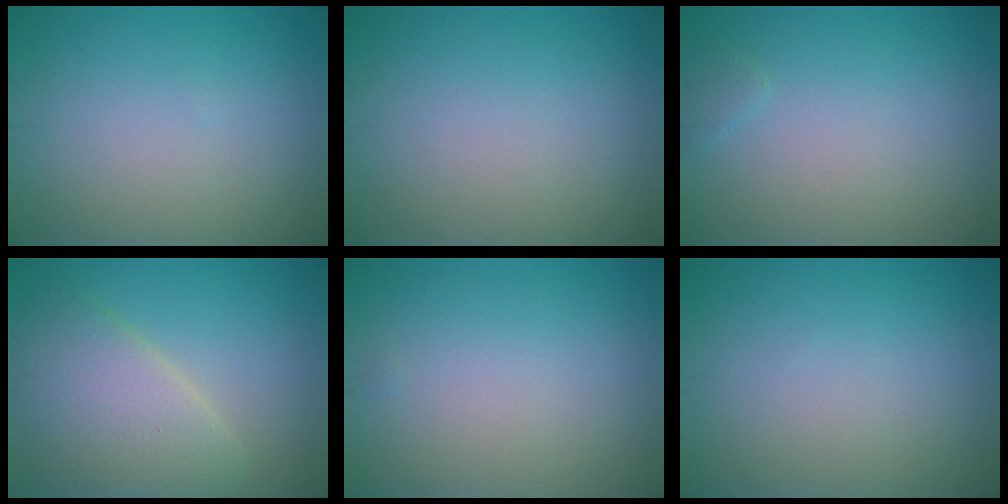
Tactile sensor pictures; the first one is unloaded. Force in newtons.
{"total": 0.0}
{"total": 0.6, "press": 0.6, "slide": 0.1}
{"total": 6.3, "press": 6.3, "slide": 0.3}
{"total": 0.0}
{"total": 0.0}